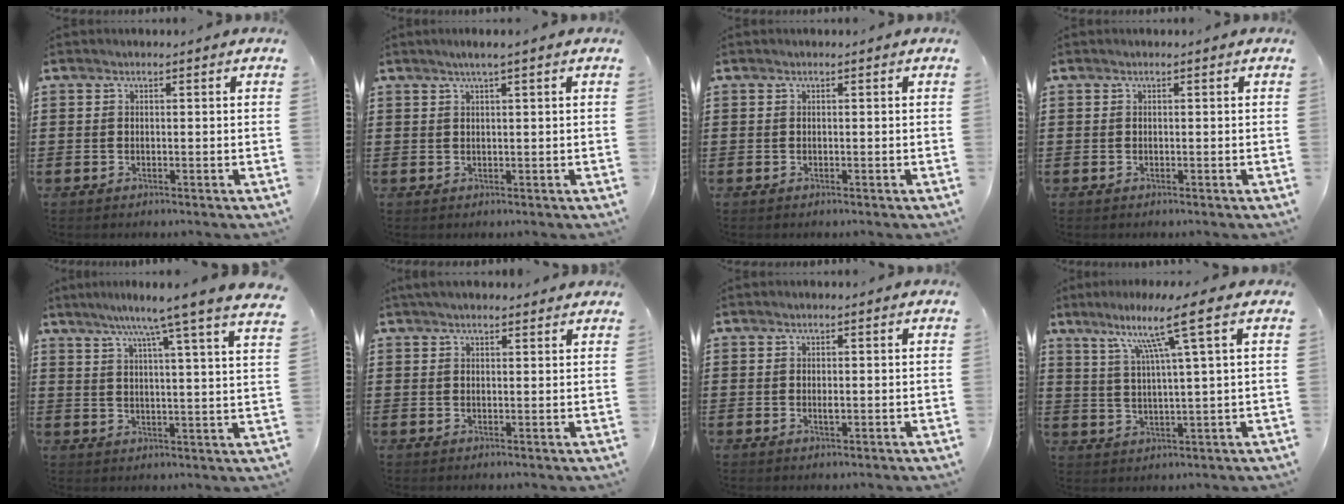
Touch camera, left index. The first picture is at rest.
{"total": 1.5, "force": [0.9, -0.1, 1.2], "torque": [-0.023, 0.001, 0.014]}
{"total": 0.0}
{"total": 0.0}
{"total": 7.8, "force": [6.4, -1.4, 4.3], "torque": [-0.092, -0.040, 0.098]}
{"total": 2.2, "force": [2.0, 0.4, 0.8], "torque": [-0.018, 0.004, 0.038]}
{"total": 0.9, "force": [0.0, 0.3, 0.9], "torque": [-0.019, -0.001, 0.000]}
{"total": 8.9, "force": [4.9, -0.6, 7.4], "torque": [-0.149, -0.006, 0.077]}